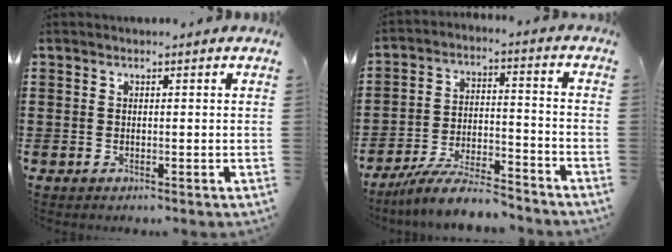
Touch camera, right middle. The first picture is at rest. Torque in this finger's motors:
{"motor_torque": [1.94, -0.20, 0.48, 0.18]}